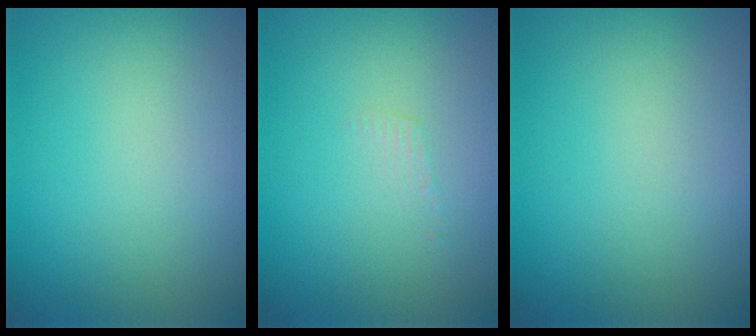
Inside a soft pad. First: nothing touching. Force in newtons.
{"total": 0.7, "press": 0.7, "slide": 0.1}
{"total": 0.0}